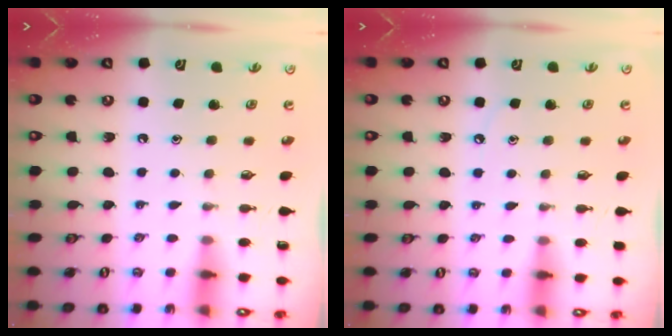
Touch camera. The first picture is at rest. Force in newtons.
{"total": 4.3, "press": 4.3, "slide": 0.6}